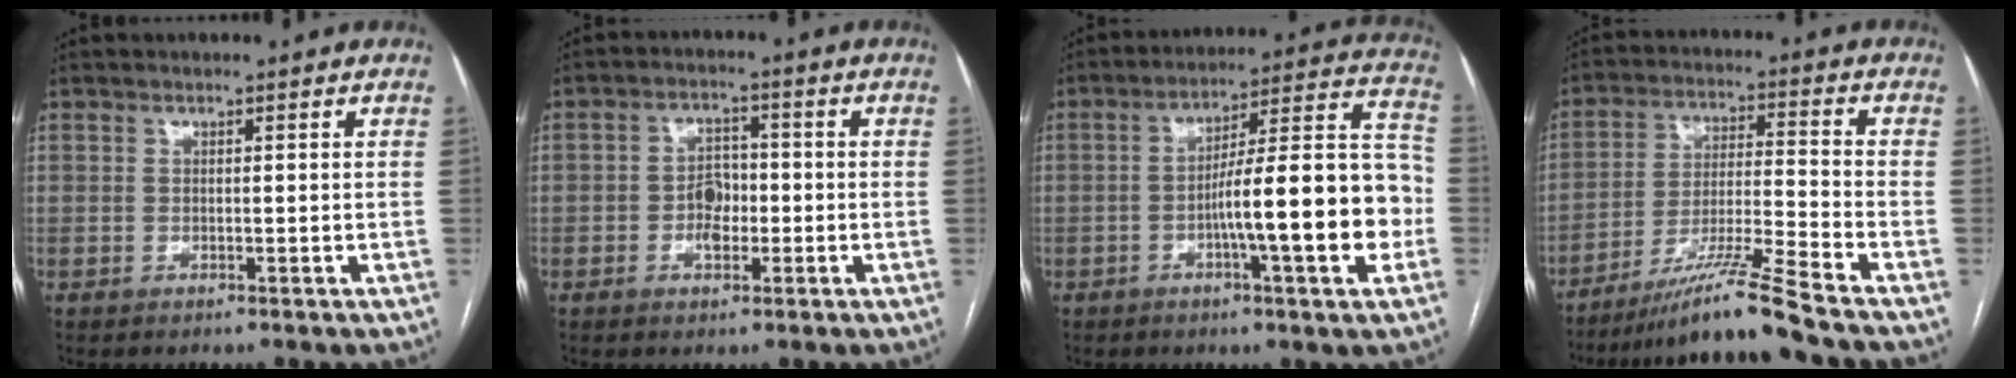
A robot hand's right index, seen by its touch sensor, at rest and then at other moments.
{"total": 4.3, "force": [-1.0, 2.8, 3.1], "torque": [-0.053, 0.010, -0.018]}
{"total": 17.2, "force": [-3.9, 1.8, 16.7], "torque": [-0.241, 0.023, -0.058]}
{"total": 11.9, "force": [-9.8, -2.4, 6.3], "torque": [-0.113, -0.012, -0.175]}